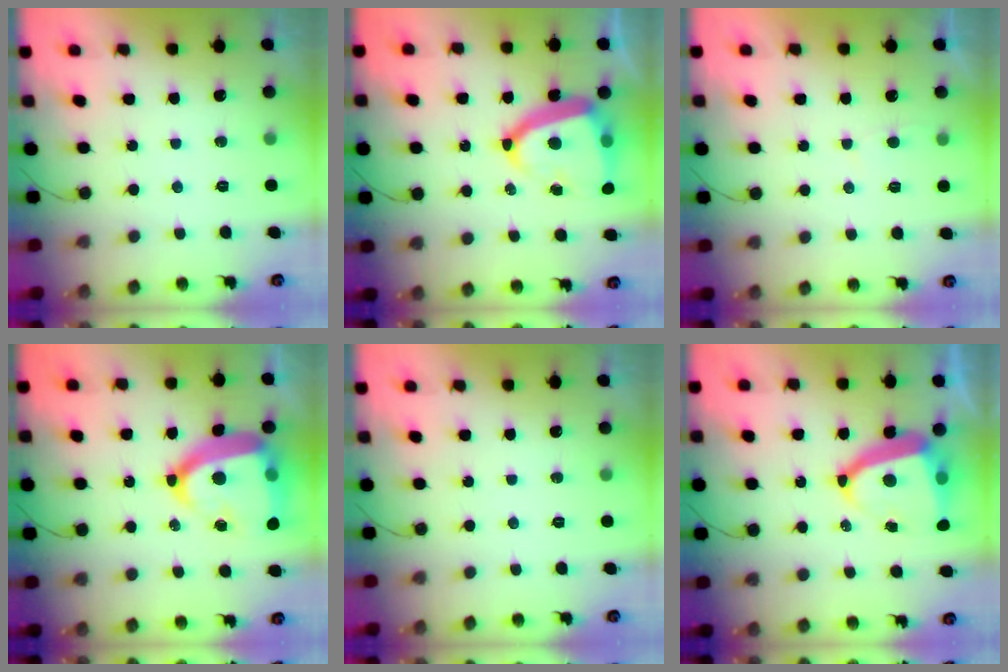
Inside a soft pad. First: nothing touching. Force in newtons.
{"total": 16.9, "press": 16.8, "slide": 1.9}
{"total": 1.9, "press": 1.9, "slide": 0.3}
{"total": 20.6, "press": 20.5, "slide": 2.0}
{"total": 0.0}
{"total": 12.1, "press": 12.0, "slide": 1.1}